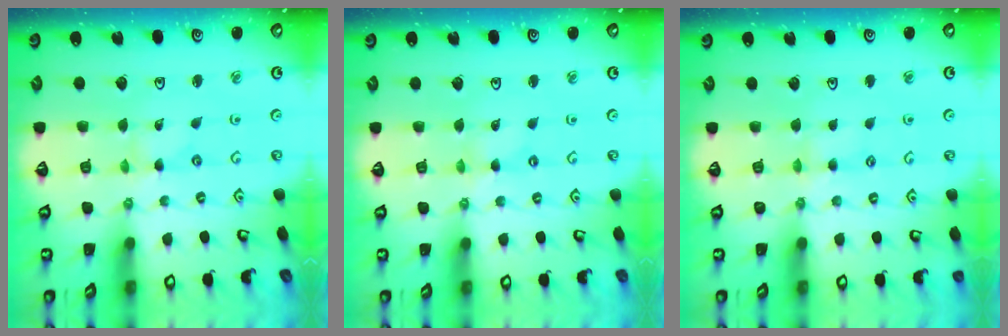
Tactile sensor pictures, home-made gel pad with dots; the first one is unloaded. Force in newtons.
{"total": 0.0}
{"total": 4.6, "press": 4.6, "slide": 0.4}